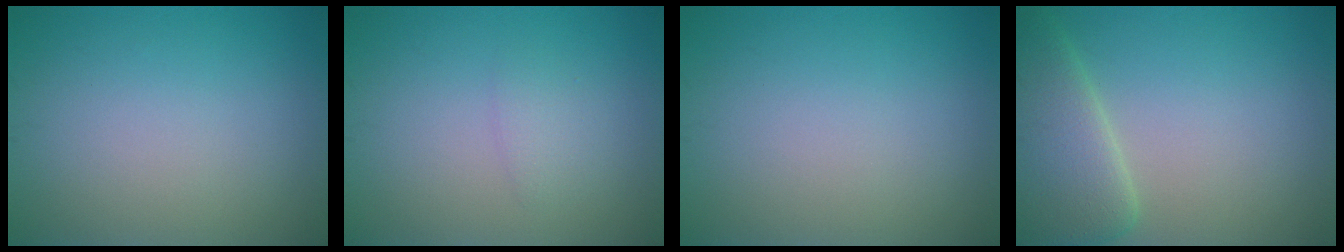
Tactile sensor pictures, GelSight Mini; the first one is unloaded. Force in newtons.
{"total": 1.2, "press": 1.2, "slide": 0.2}
{"total": 0.0}
{"total": 6.2, "press": 6.2, "slide": 0.2}